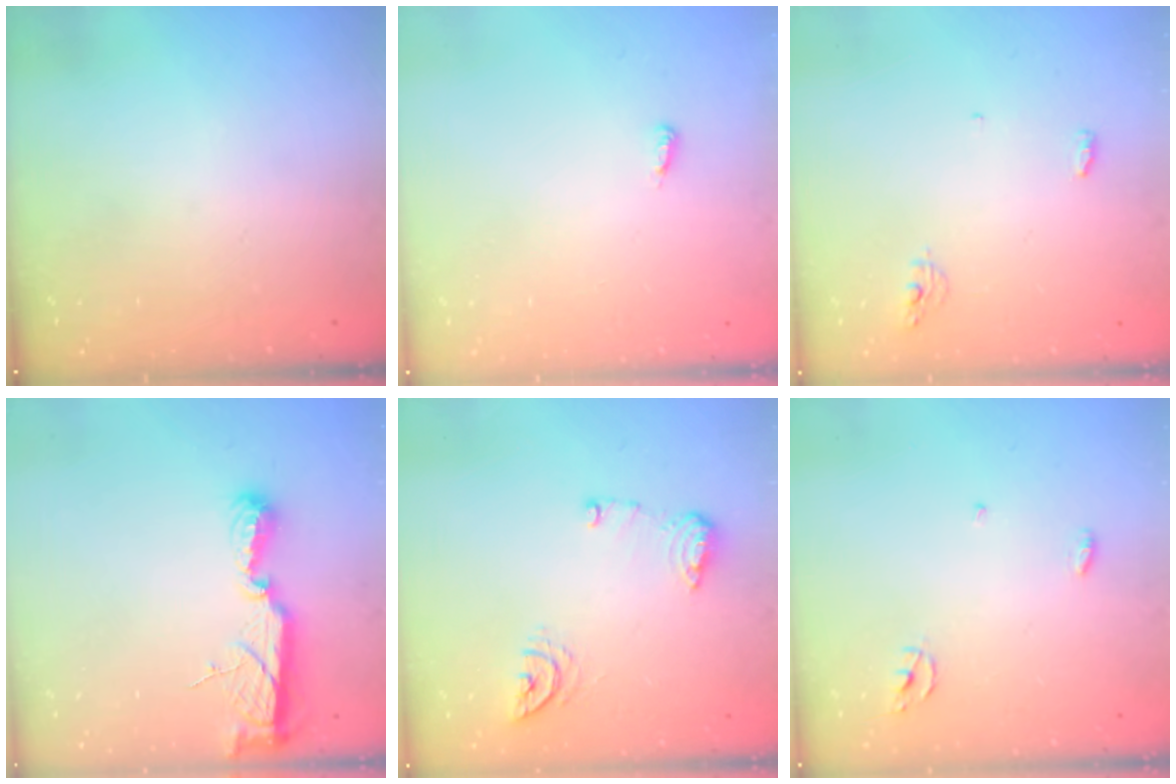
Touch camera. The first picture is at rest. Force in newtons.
{"total": 3.7, "press": 3.7, "slide": 0.2}
{"total": 4.1, "press": 4.0, "slide": 0.9}
{"total": 8.4, "press": 8.4, "slide": 0.5}
{"total": 8.9, "press": 8.9, "slide": 0.5}
{"total": 3.1, "press": 3.1, "slide": 0.2}